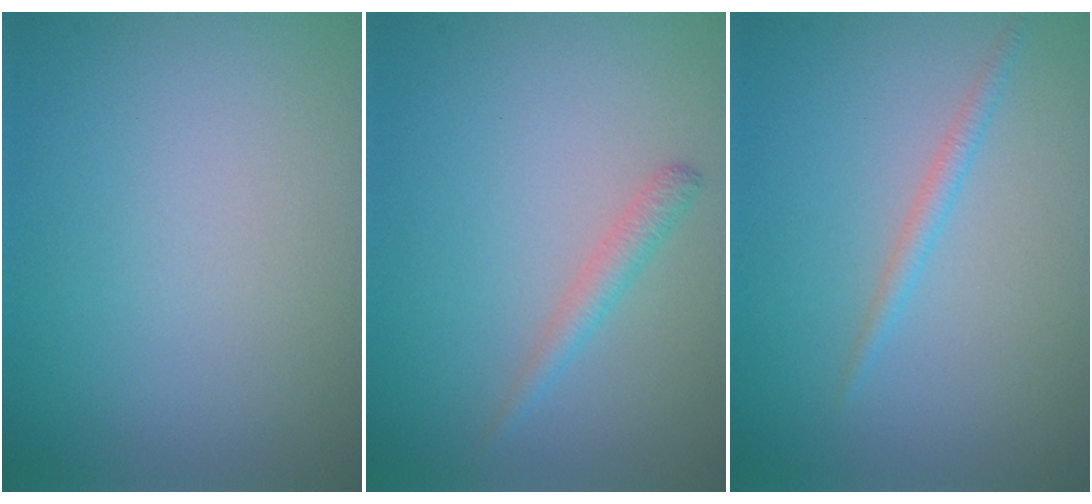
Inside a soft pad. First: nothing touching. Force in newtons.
{"total": 1.4, "press": 1.4, "slide": 0.2}
{"total": 0.9, "press": 0.9, "slide": 0.1}